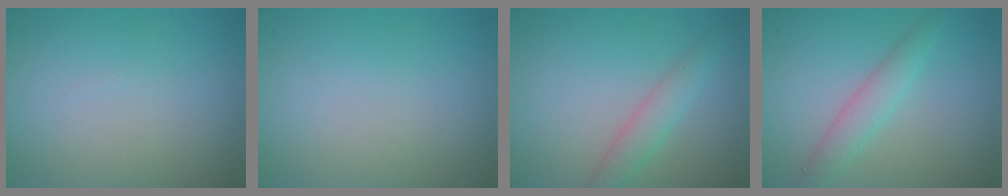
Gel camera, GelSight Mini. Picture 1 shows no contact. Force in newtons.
{"total": 0.0}
{"total": 2.3, "press": 2.3, "slide": 0.0}
{"total": 2.7, "press": 2.6, "slide": 0.1}